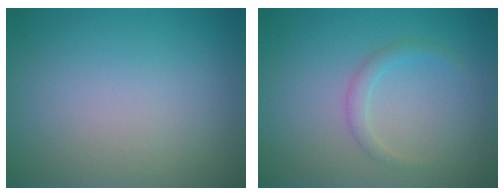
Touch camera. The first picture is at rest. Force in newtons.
{"total": 1.4, "press": 1.4, "slide": 0.0}